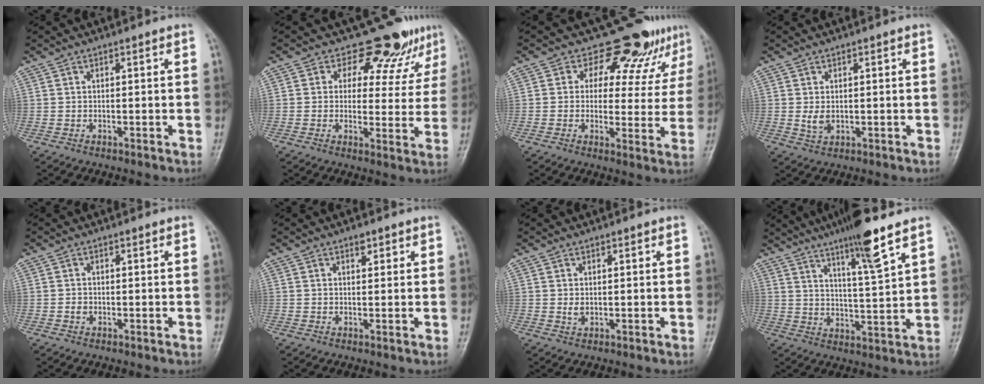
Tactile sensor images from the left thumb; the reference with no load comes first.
{"total": 10.4, "force": [8.3, 5.3, 3.2], "torque": [0.002, -0.056, 0.095]}
{"total": 12.1, "force": [9.2, 6.2, 5.0], "torque": [-0.020, -0.056, 0.107]}
{"total": 2.5, "force": [0.4, 1.8, 1.8], "torque": [-0.026, -0.008, 0.011]}
{"total": 1.0, "force": [-0.2, 0.9, 0.3], "torque": [-0.002, 0.002, -0.005]}
{"total": 1.8, "force": [1.1, 1.0, 1.0], "torque": [-0.004, -0.003, 0.014]}
{"total": 1.6, "force": [0.5, 1.1, 1.0], "torque": [-0.013, -0.005, 0.012]}
{"total": 11.4, "force": [7.6, 0.6, 8.5], "torque": [-0.141, -0.043, 0.129]}